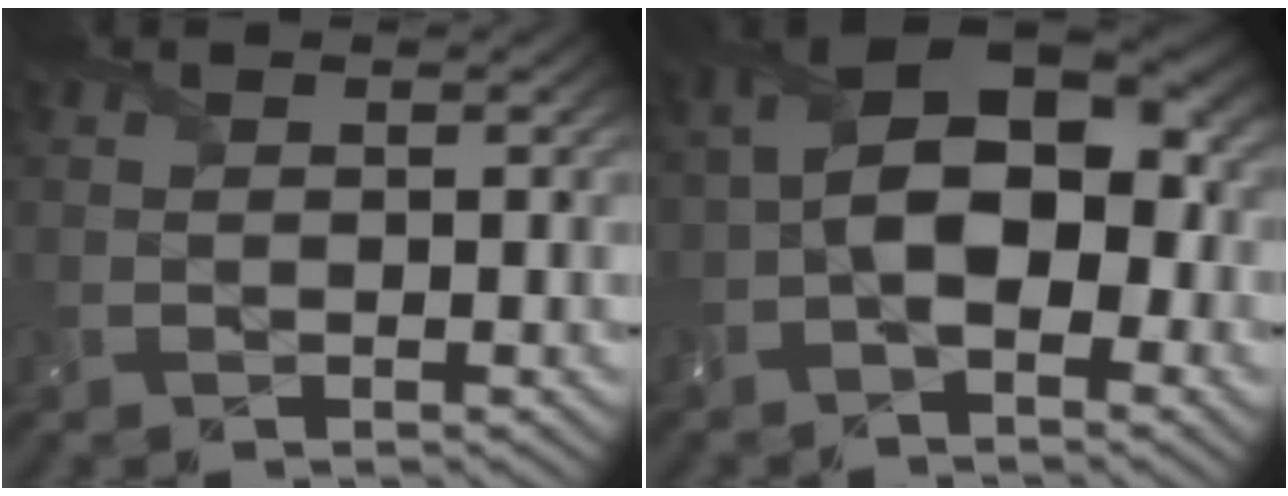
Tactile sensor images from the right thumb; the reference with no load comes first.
{"total": 13.2, "force": [-0.1, 7.4, 10.9], "torque": [-0.206, 0.008, -0.011]}